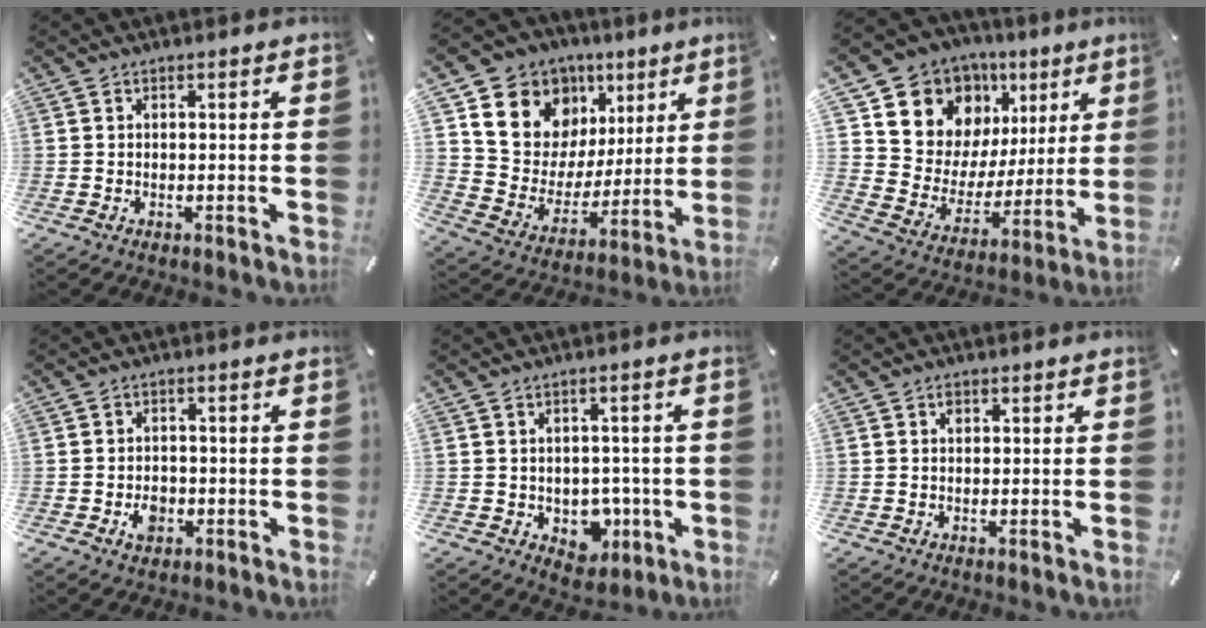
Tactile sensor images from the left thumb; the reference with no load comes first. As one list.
[{"total": 14.9, "force": [7.7, 12.2, 3.9], "torque": [-0.071, -0.058, 0.150]}, {"total": 13.6, "force": [8.2, 10.6, 2.5], "torque": [-0.049, -0.078, 0.159]}, {"total": 4.2, "force": [-1.4, 3.2, 2.3], "torque": [-0.037, 0.002, -0.025]}, {"total": 6.1, "force": [-0.6, 5.6, 2.4], "torque": [-0.009, -0.004, -0.008]}, {"total": 1.0, "force": [0.4, 0.8, 0.6], "torque": [-0.013, 0.003, 0.007]}]